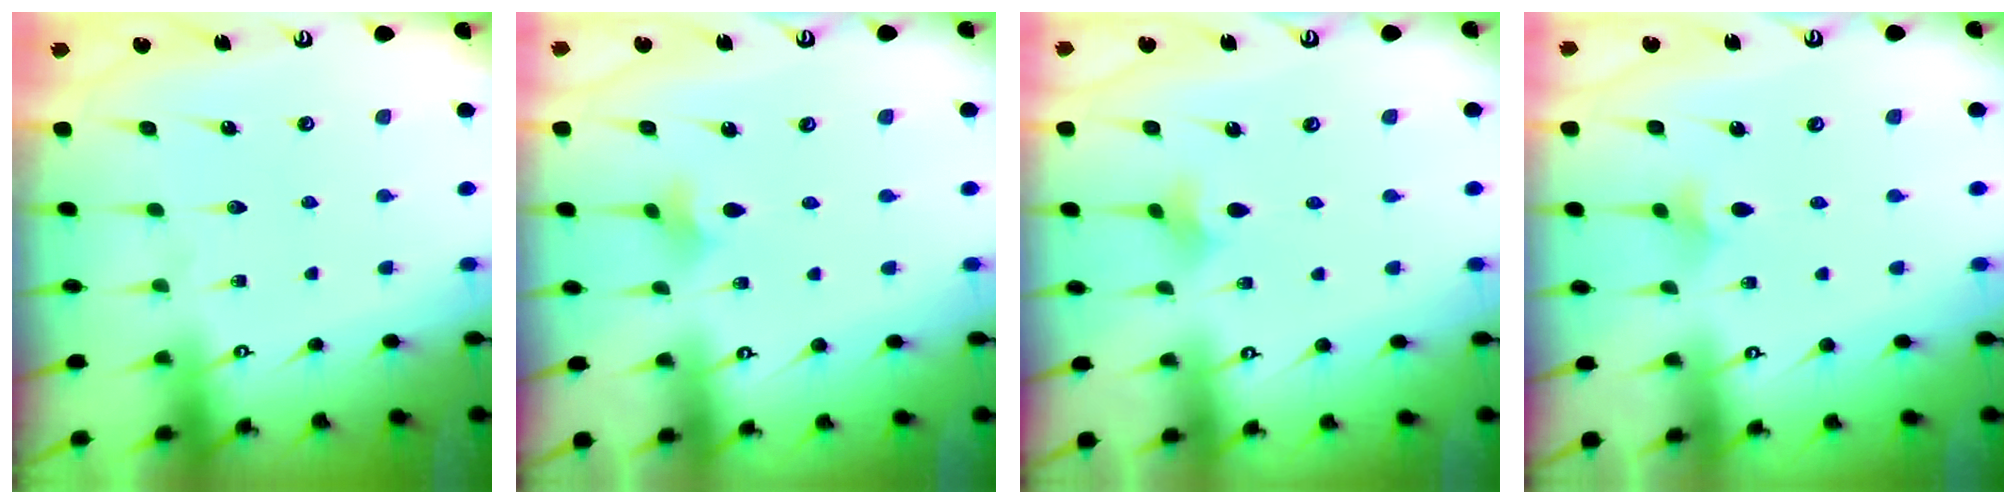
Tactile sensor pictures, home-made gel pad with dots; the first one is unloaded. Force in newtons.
{"total": 2.3, "press": 2.2, "slide": 0.5}
{"total": 2.4, "press": 2.4, "slide": 0.5}
{"total": 2.3, "press": 2.2, "slide": 0.6}